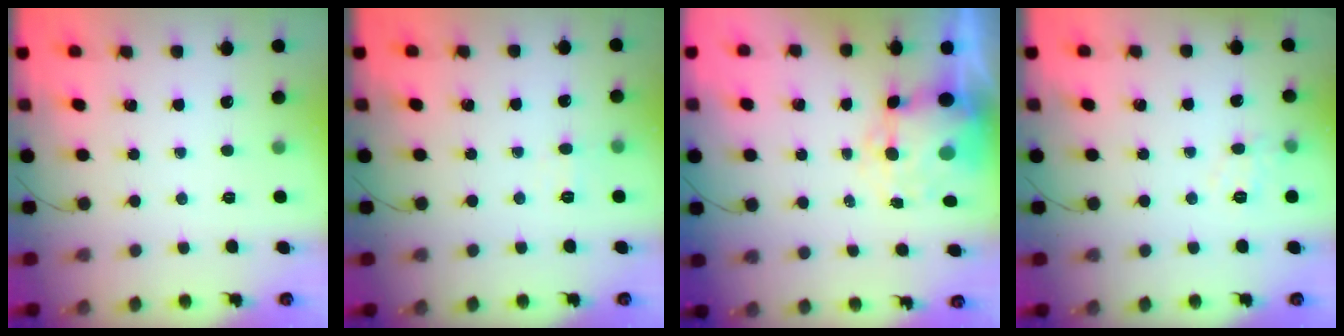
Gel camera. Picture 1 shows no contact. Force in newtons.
{"total": 5.0, "press": 4.8, "slide": 1.4}
{"total": 8.9, "press": 8.7, "slide": 1.9}
{"total": 8.9, "press": 8.8, "slide": 1.4}